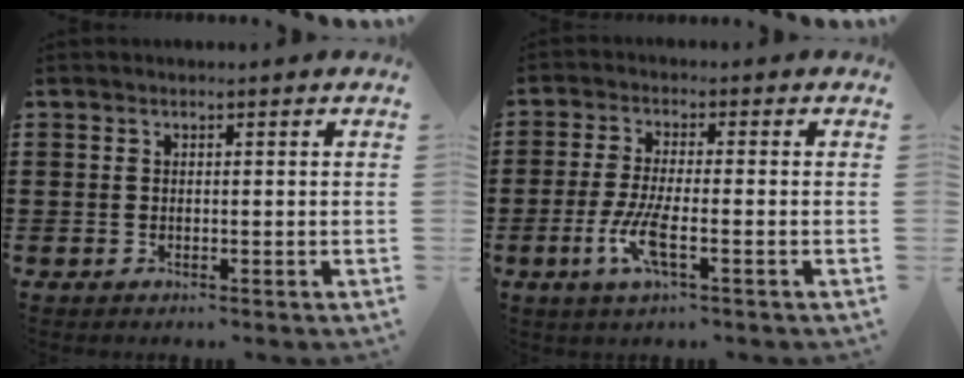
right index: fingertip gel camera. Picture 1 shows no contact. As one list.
[{"total": 6.0, "force": [-2.1, 1.3, 5.4], "torque": [-0.123, -0.015, -0.044]}]